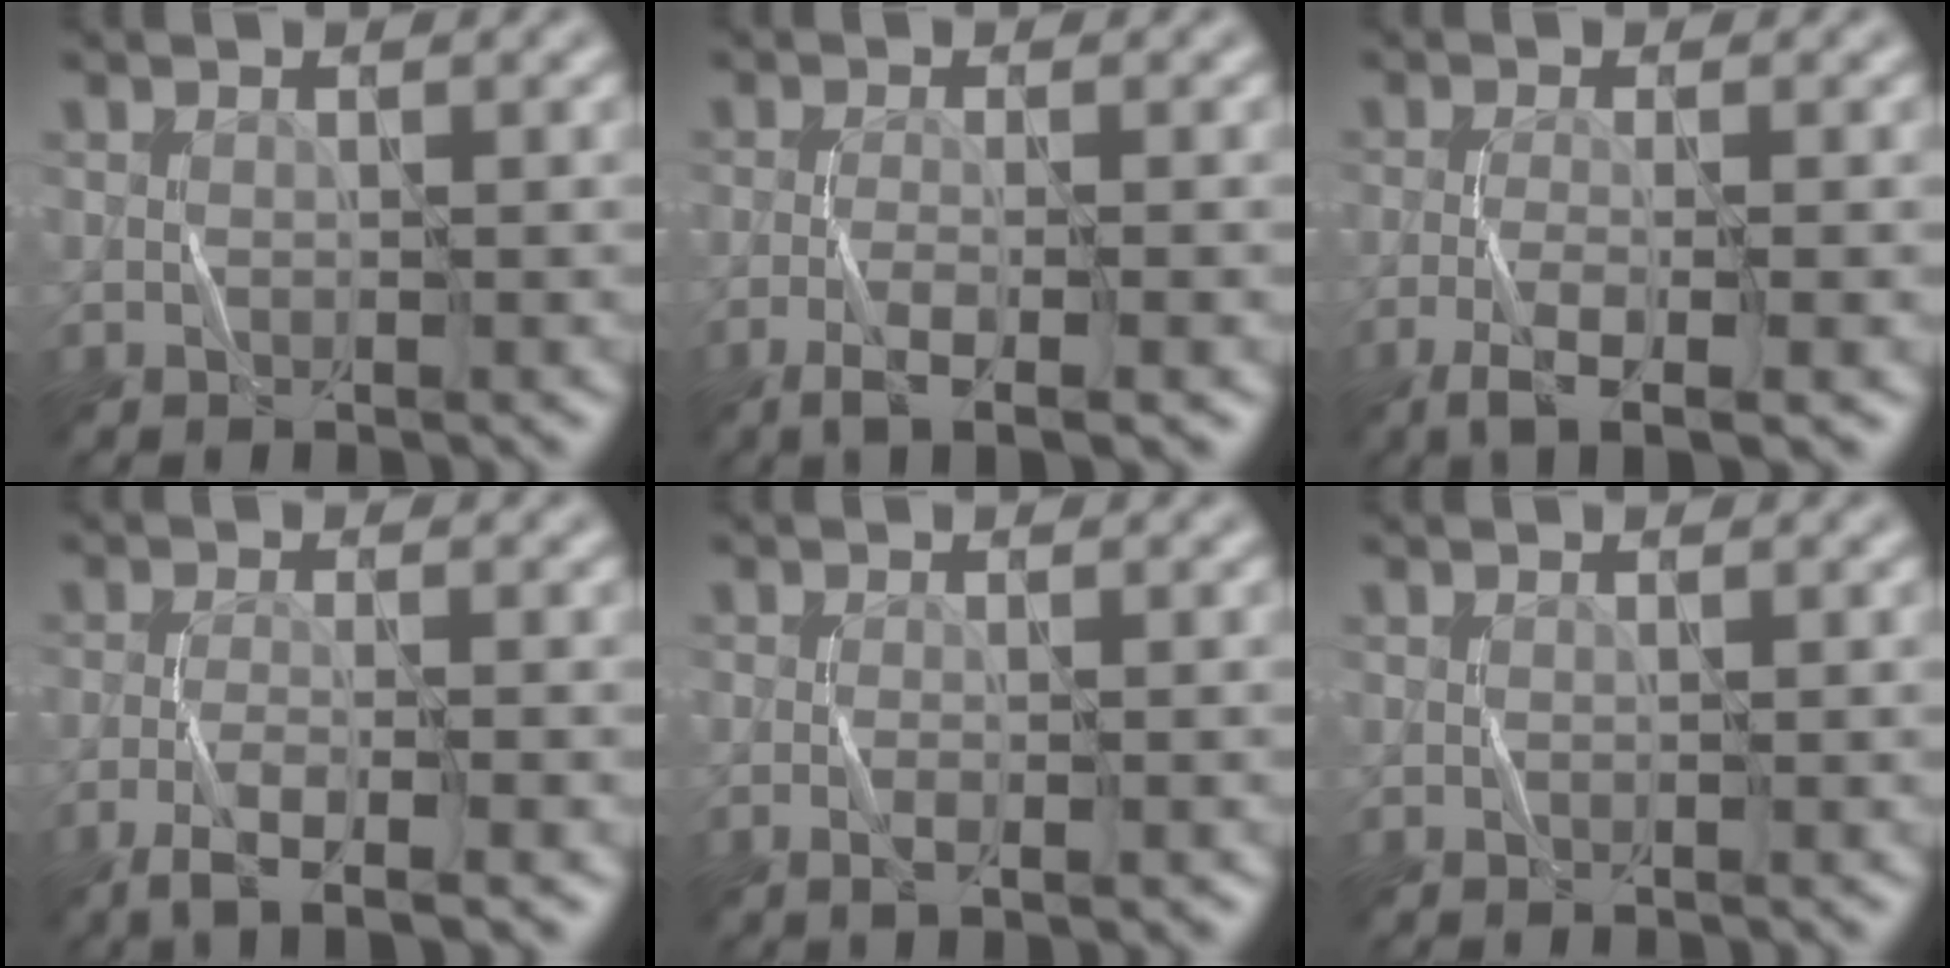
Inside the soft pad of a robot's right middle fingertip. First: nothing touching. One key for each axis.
{"total": 3.6, "fx": -2.1, "fy": 0.4, "fz": 3.0, "tx": -0.060, "ty": -0.001, "tz": -0.040}
{"total": 4.1, "fx": -2.3, "fy": 0.6, "fz": 3.4, "tx": -0.069, "ty": -0.003, "tz": -0.045}
{"total": 4.2, "fx": -2.7, "fy": 0.6, "fz": 3.1, "tx": -0.064, "ty": -0.003, "tz": -0.051}
{"total": 1.8, "fx": -0.8, "fy": 0.2, "fz": 1.6, "tx": -0.034, "ty": 0.002, "tz": -0.014}
{"total": 0.0}